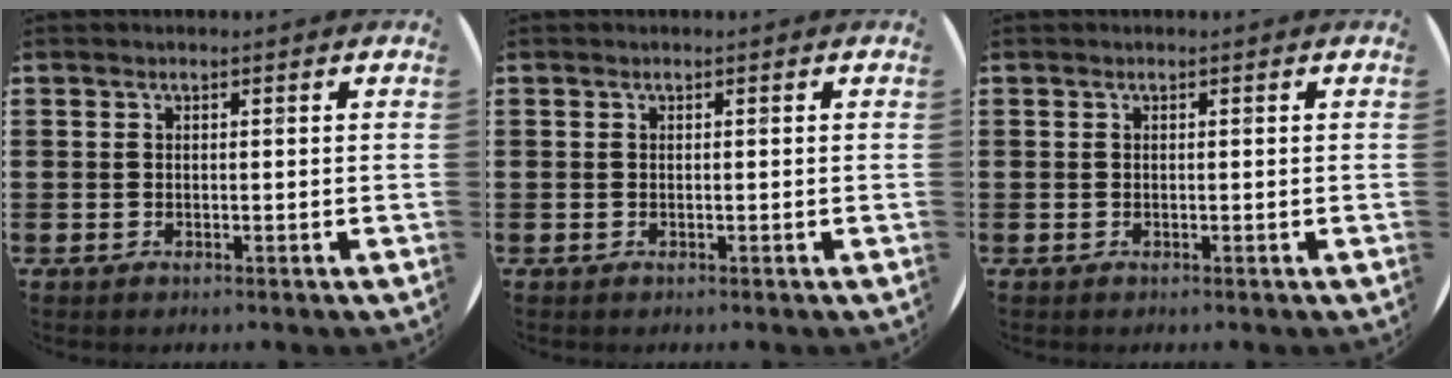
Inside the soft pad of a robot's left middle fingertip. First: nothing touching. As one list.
[{"total": 0.0}, {"total": 0.0}]